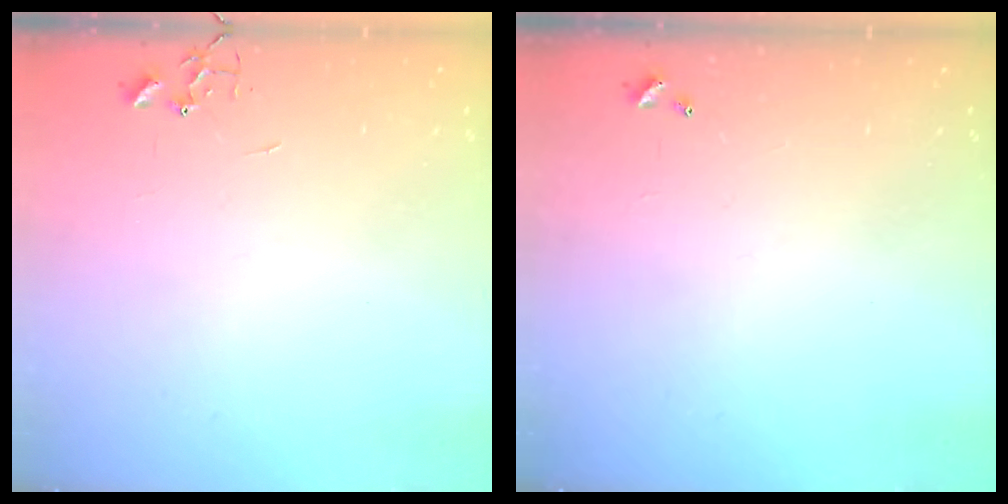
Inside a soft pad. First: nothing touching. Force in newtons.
{"total": 0.0}